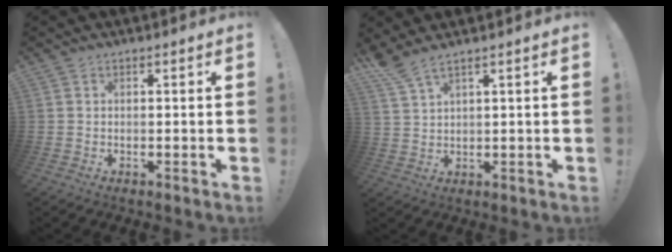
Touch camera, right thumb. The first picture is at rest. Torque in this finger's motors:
{"motor_torque": [0.62, 1.24, 0.89, 0.52, 0.07]}